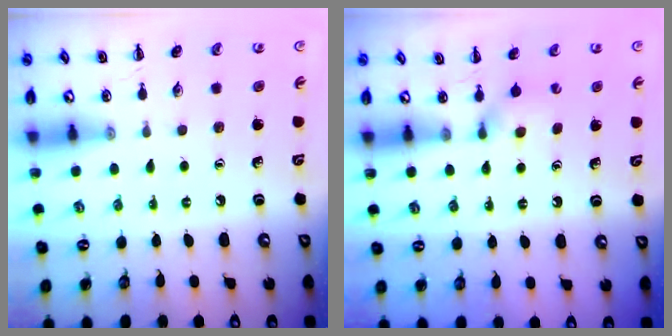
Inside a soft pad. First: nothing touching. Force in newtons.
{"total": 3.1, "press": 2.8, "slide": 1.2}